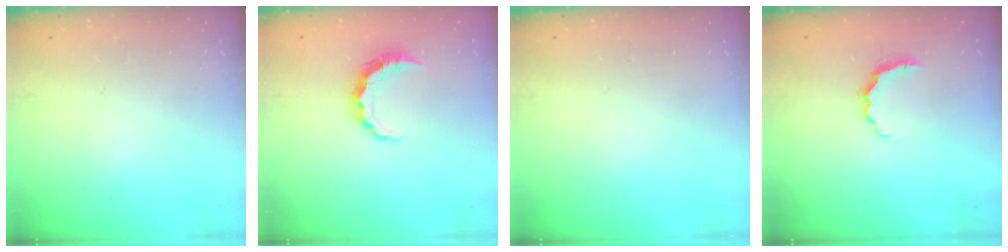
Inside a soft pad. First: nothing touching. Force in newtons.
{"total": 7.1, "press": 7.1, "slide": 0.5}
{"total": 0.0}
{"total": 3.7, "press": 3.6, "slide": 0.7}